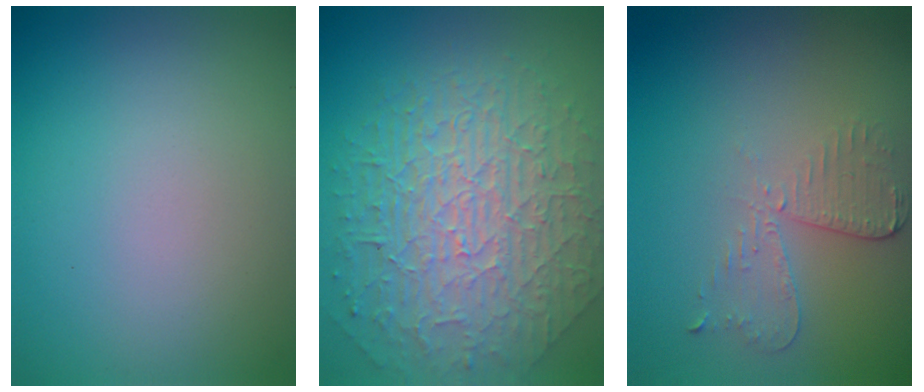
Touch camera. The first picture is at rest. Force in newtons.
{"total": 9.9, "press": 6.5, "slide": 7.5}
{"total": 2.6, "press": 2.3, "slide": 1.3}